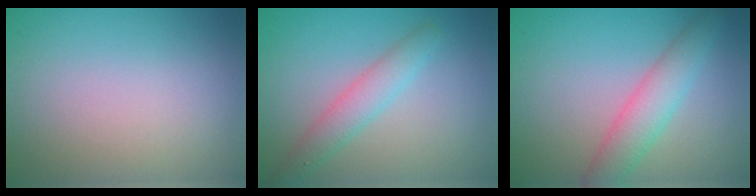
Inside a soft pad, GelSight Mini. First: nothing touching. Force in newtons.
{"total": 2.8, "press": 2.8, "slide": 0.0}
{"total": 3.7, "press": 3.7, "slide": 0.1}